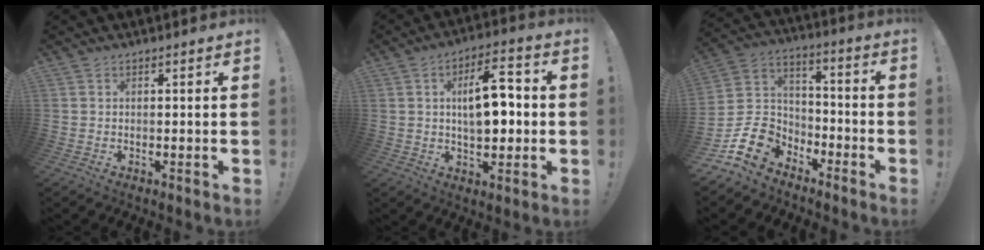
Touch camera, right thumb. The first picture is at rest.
{"total": 13.4, "force": [0.6, 6.9, 11.5], "torque": [-0.168, 0.008, 0.008]}
{"total": 14.8, "force": [-8.6, 10.5, 5.9], "torque": [-0.102, 0.056, -0.151]}